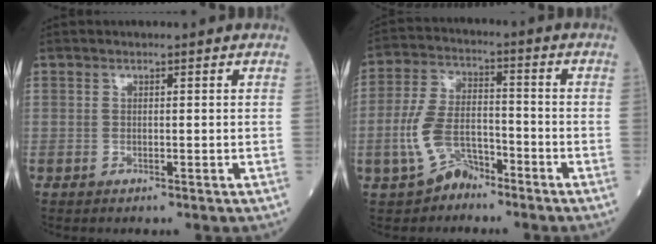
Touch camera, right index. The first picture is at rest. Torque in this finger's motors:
{"motor_torque": [0.72, -0.36, 0.23, 0.08]}